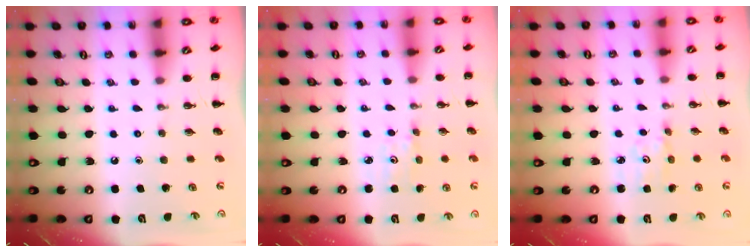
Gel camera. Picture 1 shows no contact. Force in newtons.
{"total": 2.7, "press": 2.6, "slide": 0.8}
{"total": 2.0, "press": 2.0, "slide": 0.2}